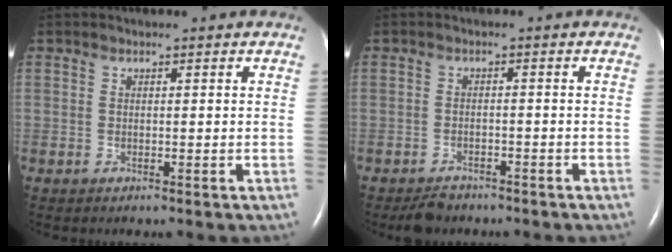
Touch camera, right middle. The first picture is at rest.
{"total": 3.3, "force": [-2.9, 1.6, 0.7], "torque": [-0.022, -0.002, -0.044]}